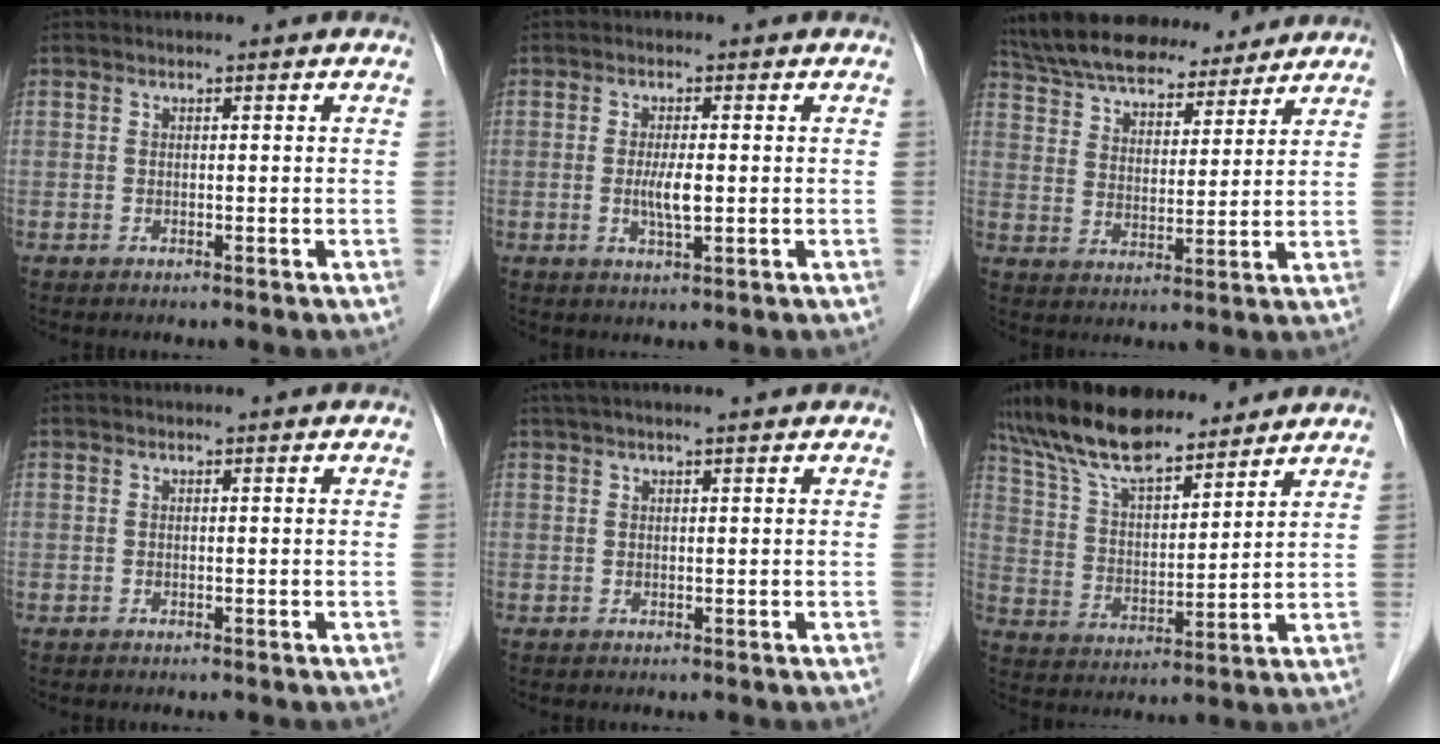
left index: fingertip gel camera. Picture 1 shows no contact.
{"total": 3.4, "force": [-0.3, 0.6, 3.3], "torque": [-0.068, -0.006, -0.004]}
{"total": 19.4, "force": [17.2, 5.4, 7.1], "torque": [-0.135, 0.032, 0.273]}
{"total": 0.0}
{"total": 4.9, "force": [3.9, 0.2, 3.0], "torque": [-0.047, 0.035, 0.063]}
{"total": 14.0, "force": [12.2, 3.5, 6.0], "torque": [-0.114, 0.021, 0.226]}